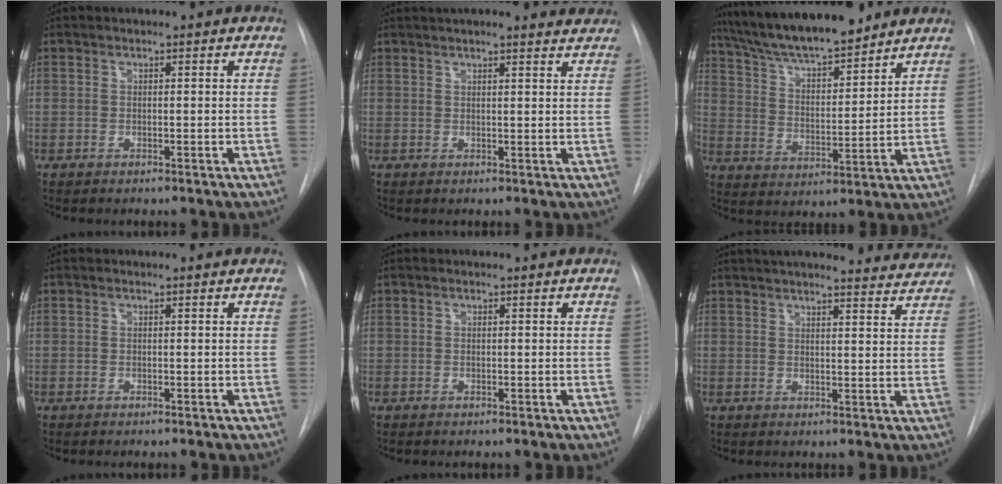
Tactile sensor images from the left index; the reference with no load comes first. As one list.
[{"total": 15.2, "force": [14.1, 2.4, 5.2], "torque": [-0.073, 0.019, 0.170]}, {"total": 16.2, "force": [14.1, 2.6, 7.4], "torque": [-0.130, 0.014, 0.242]}, {"total": 0.0}, {"total": 0.0}, {"total": 22.1, "force": [20.6, 3.8, 7.2], "torque": [-0.108, -0.022, 0.244]}]